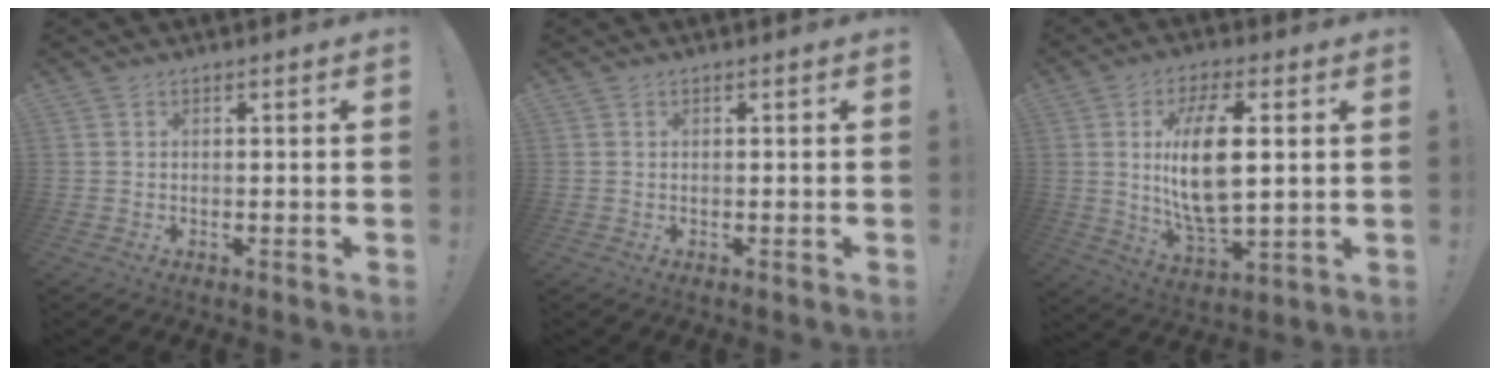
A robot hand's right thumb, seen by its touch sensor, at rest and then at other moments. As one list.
[{"total": 0.0}, {"total": 15.5, "force": [2.6, 6.7, 13.8], "torque": [-0.265, -0.015, 0.033]}]